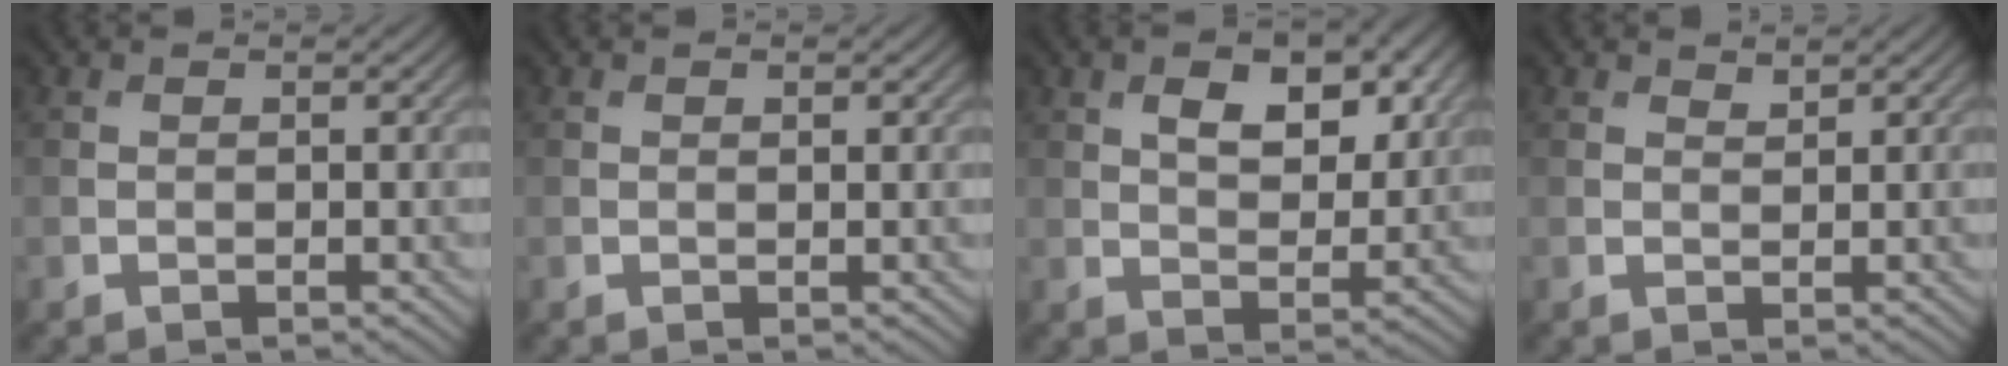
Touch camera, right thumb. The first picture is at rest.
{"total": 0.5, "force": [0.3, 0.2, 0.4], "torque": [-0.004, -0.003, 0.005]}
{"total": 7.0, "force": [2.8, 3.7, 5.2], "torque": [-0.081, -0.003, 0.046]}
{"total": 0.9, "force": [0.9, 0.1, 0.1], "torque": [-0.003, -0.005, 0.020]}